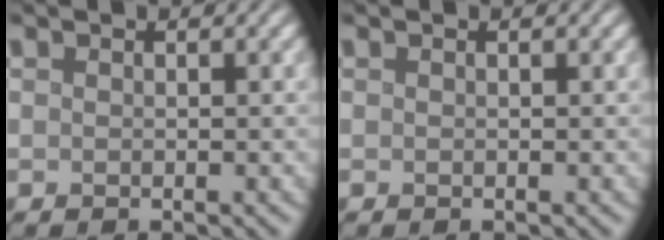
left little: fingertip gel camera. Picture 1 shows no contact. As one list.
[{"total": 0.0}]